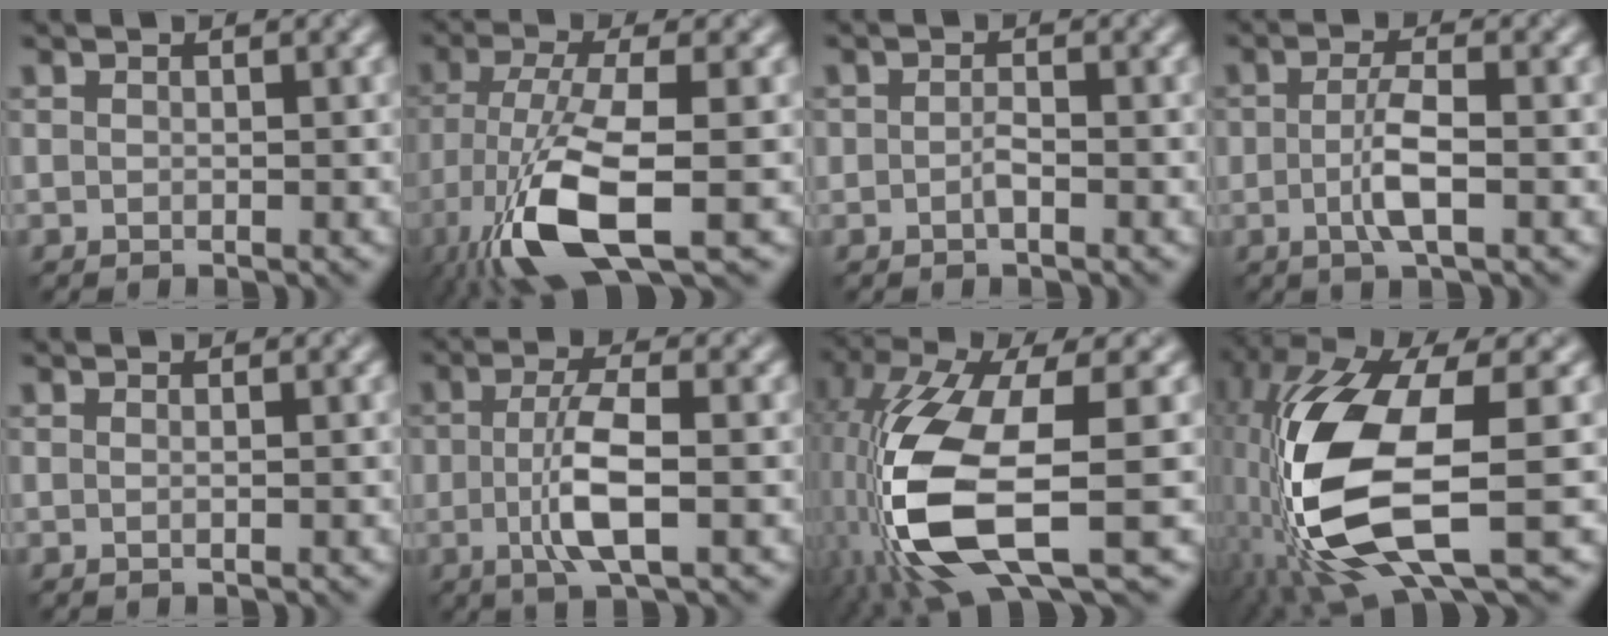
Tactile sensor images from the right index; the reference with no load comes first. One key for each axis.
{"total": 10.0, "fx": -4.6, "fy": 2.8, "fz": 8.4, "tx": -0.182, "ty": -0.009, "tz": -0.092}
{"total": 1.0, "fx": -0.5, "fy": 0.4, "fz": 0.8, "tx": -0.015, "ty": 0.001, "tz": -0.008}
{"total": 3.3, "fx": -0.6, "fy": 0.9, "fz": 3.1, "tx": -0.065, "ty": -0.001, "tz": -0.014}
{"total": 0.6, "fx": 0.1, "fy": 0.2, "fz": 0.5, "tx": -0.005, "ty": 0.001, "tz": -0.002}
{"total": 5.1, "fx": -0.6, "fy": 1.5, "fz": 4.8, "tx": -0.101, "ty": 0.001, "tz": -0.015}
{"total": 12.6, "fx": -3.6, "fy": 5.0, "fz": 11.0, "tx": -0.252, "ty": -0.027, "tz": -0.067}
{"total": 13.8, "fx": -2.6, "fy": 5.4, "fz": 12.4, "tx": -0.278, "ty": -0.024, "tz": -0.044}